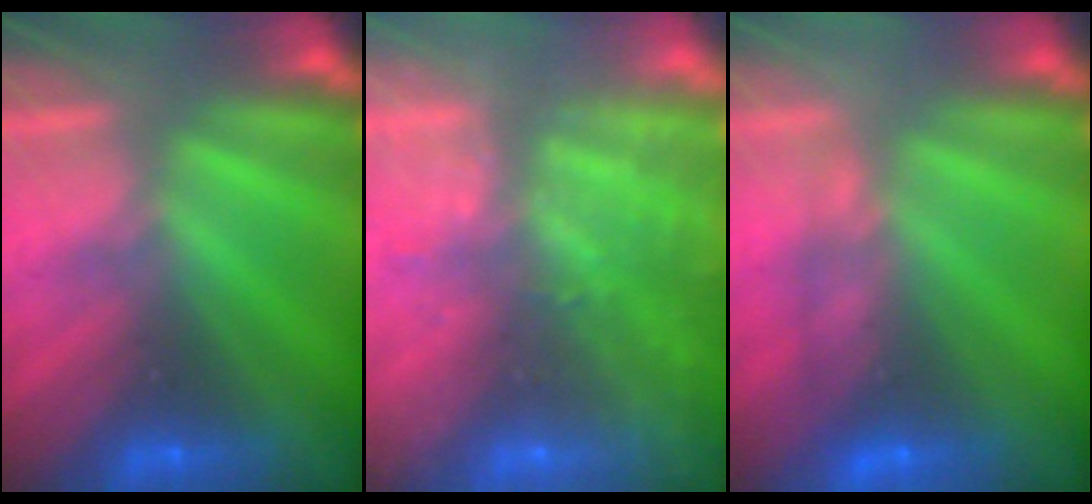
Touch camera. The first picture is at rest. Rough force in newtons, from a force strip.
{"total": 8.6}
{"total": 4.4}